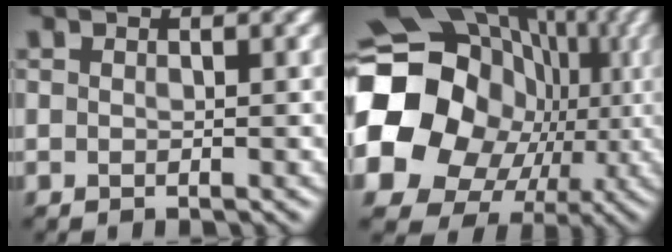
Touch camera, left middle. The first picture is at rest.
{"total": 23.0, "force": [-2.9, 21.1, 8.8], "torque": [-0.167, -0.007, -0.072]}